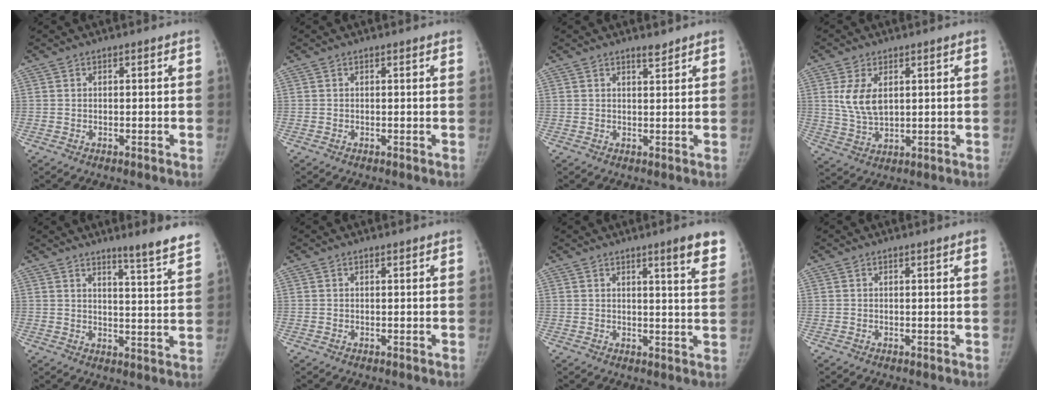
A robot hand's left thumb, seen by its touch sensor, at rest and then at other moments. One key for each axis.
{"total": 1.1, "fx": 0.9, "fy": 0.0, "fz": 0.6, "tx": -0.007, "ty": 0.004, "tz": 0.009}
{"total": 1.8, "fx": 1.6, "fy": 0.4, "fz": 0.7, "tx": -0.001, "ty": -0.013, "tz": 0.026}
{"total": 7.2, "fx": 2.1, "fy": 4.2, "fz": 5.5, "tx": -0.095, "ty": -0.009, "tz": 0.051}
{"total": 9.2, "fx": 7.5, "fy": 0.2, "fz": 5.2, "tx": -0.052, "ty": -0.055, "tz": 0.094}
{"total": 0.0}
{"total": 7.4, "fx": 5.0, "fy": 0.3, "fz": 5.5, "tx": -0.057, "ty": -0.026, "tz": 0.057}
{"total": 1.6, "fx": 1.0, "fy": -0.1, "fz": 1.2, "tx": -0.015, "ty": 0.004, "tz": 0.012}